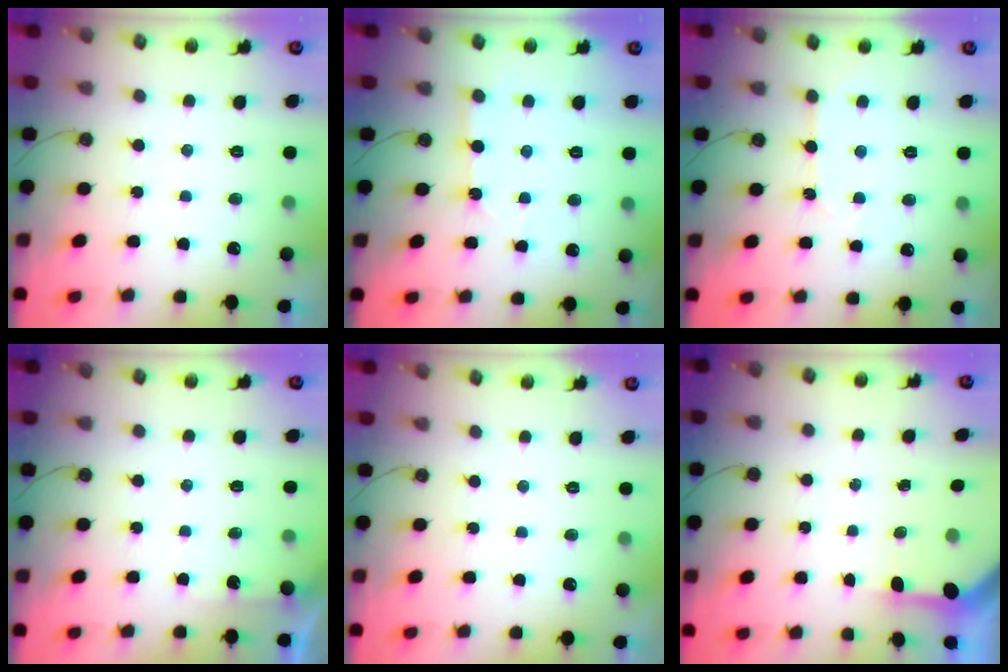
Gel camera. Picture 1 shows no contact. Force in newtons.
{"total": 2.5, "press": 2.5, "slide": 0.3}
{"total": 2.1, "press": 2.1, "slide": 0.3}
{"total": 2.1, "press": 2.1, "slide": 0.2}
{"total": 0.0}
{"total": 2.9, "press": 2.9, "slide": 0.2}